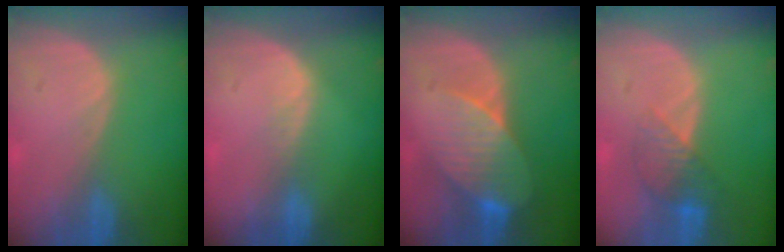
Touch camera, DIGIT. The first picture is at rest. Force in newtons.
{"total": 2.0, "press": 1.1, "slide": 1.7}
{"total": 8.4, "press": 7.5, "slide": 3.8}
{"total": 4.1, "press": 4.0, "slide": 1.2}